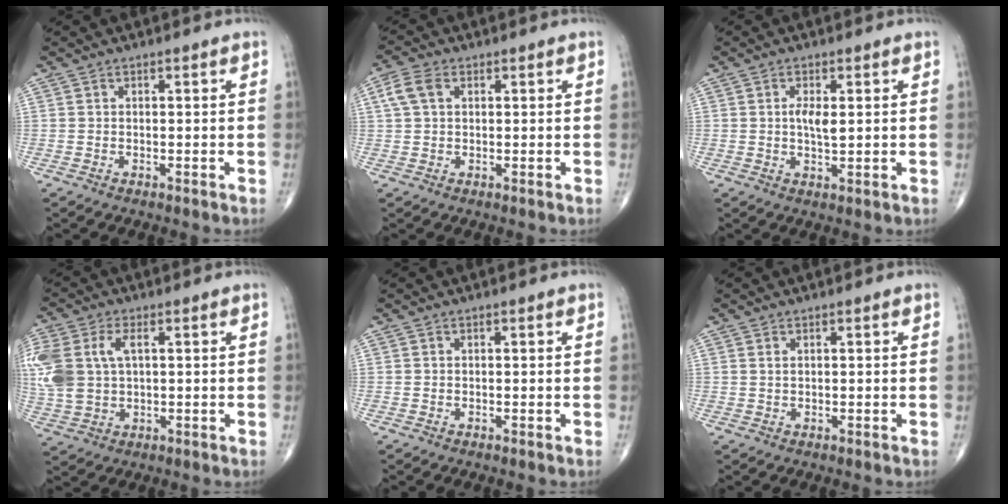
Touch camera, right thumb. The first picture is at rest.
{"total": 4.4, "force": [1.4, 2.9, 3.1], "torque": [-0.073, 0.013, 0.027]}
{"total": 3.5, "force": [0.6, 1.2, 3.3], "torque": [-0.060, -0.006, 0.011]}
{"total": 14.4, "force": [2.7, 9.1, 10.8], "torque": [-0.279, 0.009, 0.056]}
{"total": 0.0}
{"total": 0.7, "force": [0.4, 0.3, 0.5], "torque": [-0.010, 0.002, 0.008]}